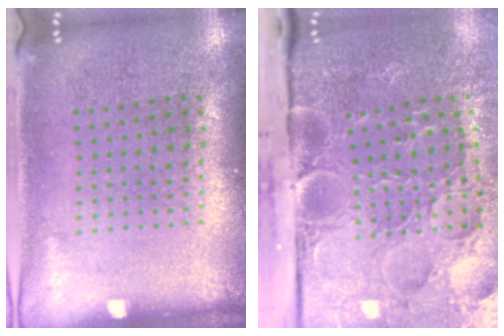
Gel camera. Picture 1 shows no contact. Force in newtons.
{"total": 5.2, "press": 4.1, "slide": 3.2}